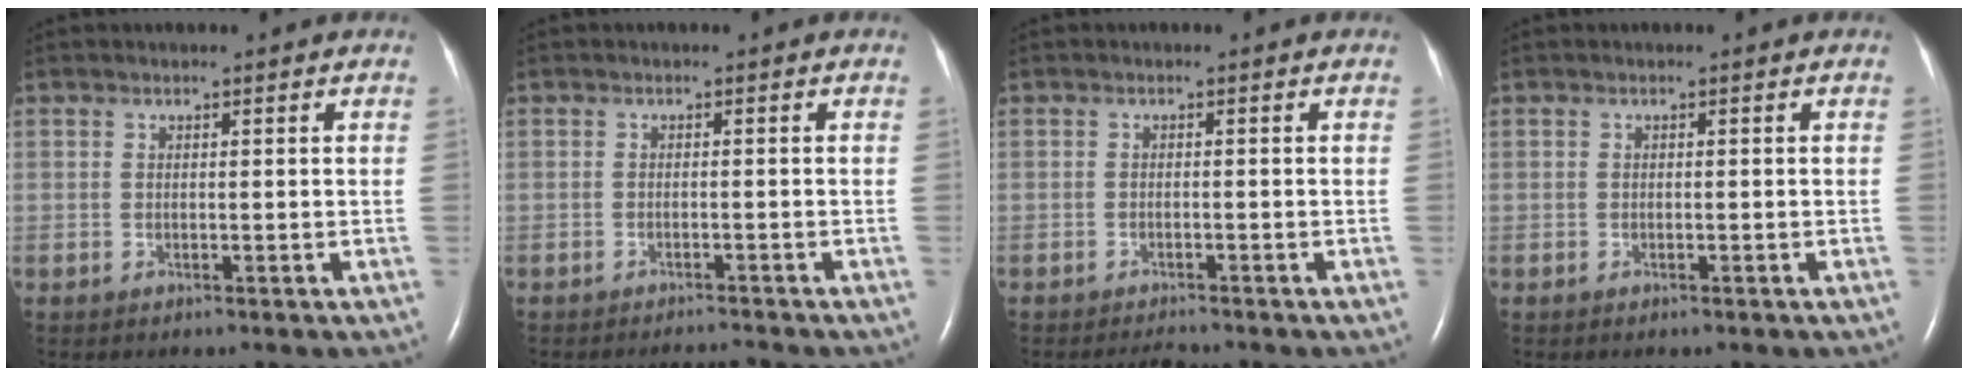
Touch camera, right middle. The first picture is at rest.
{"total": 2.2, "force": [-2.1, -0.7, 0.0], "torque": [-0.001, -0.011, -0.029]}
{"total": 1.7, "force": [-1.7, 0.0, 0.3], "torque": [-0.011, -0.009, -0.024]}
{"total": 0.7, "force": [-0.5, 0.2, 0.5], "torque": [-0.011, -0.002, -0.003]}